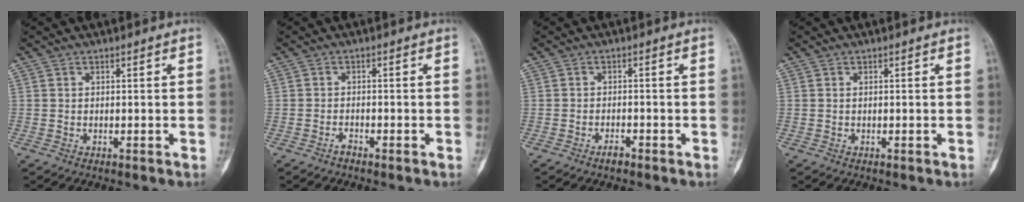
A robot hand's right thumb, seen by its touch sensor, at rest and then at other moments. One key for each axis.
{"total": 1.0, "fx": -0.9, "fy": 0.3, "fz": 0.3, "tx": -0.002, "ty": 0.005, "tz": -0.019}
{"total": 1.6, "fx": -1.3, "fy": 0.7, "fz": 0.8, "tx": -0.010, "ty": 0.008, "tz": -0.023}
{"total": 0.0}